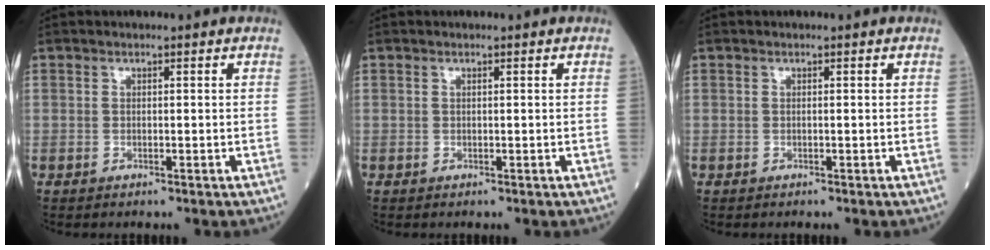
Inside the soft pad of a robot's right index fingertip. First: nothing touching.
{"total": 0.0}
{"total": 0.0}